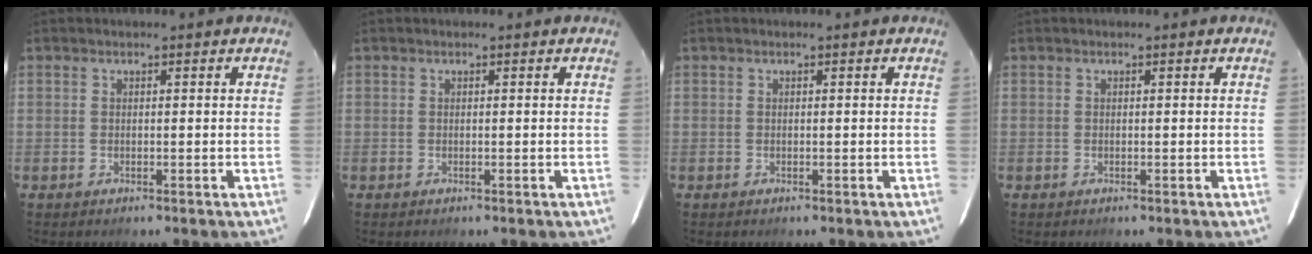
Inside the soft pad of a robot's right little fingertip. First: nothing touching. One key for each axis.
{"total": 0.0}
{"total": 0.0}
{"total": 0.0}